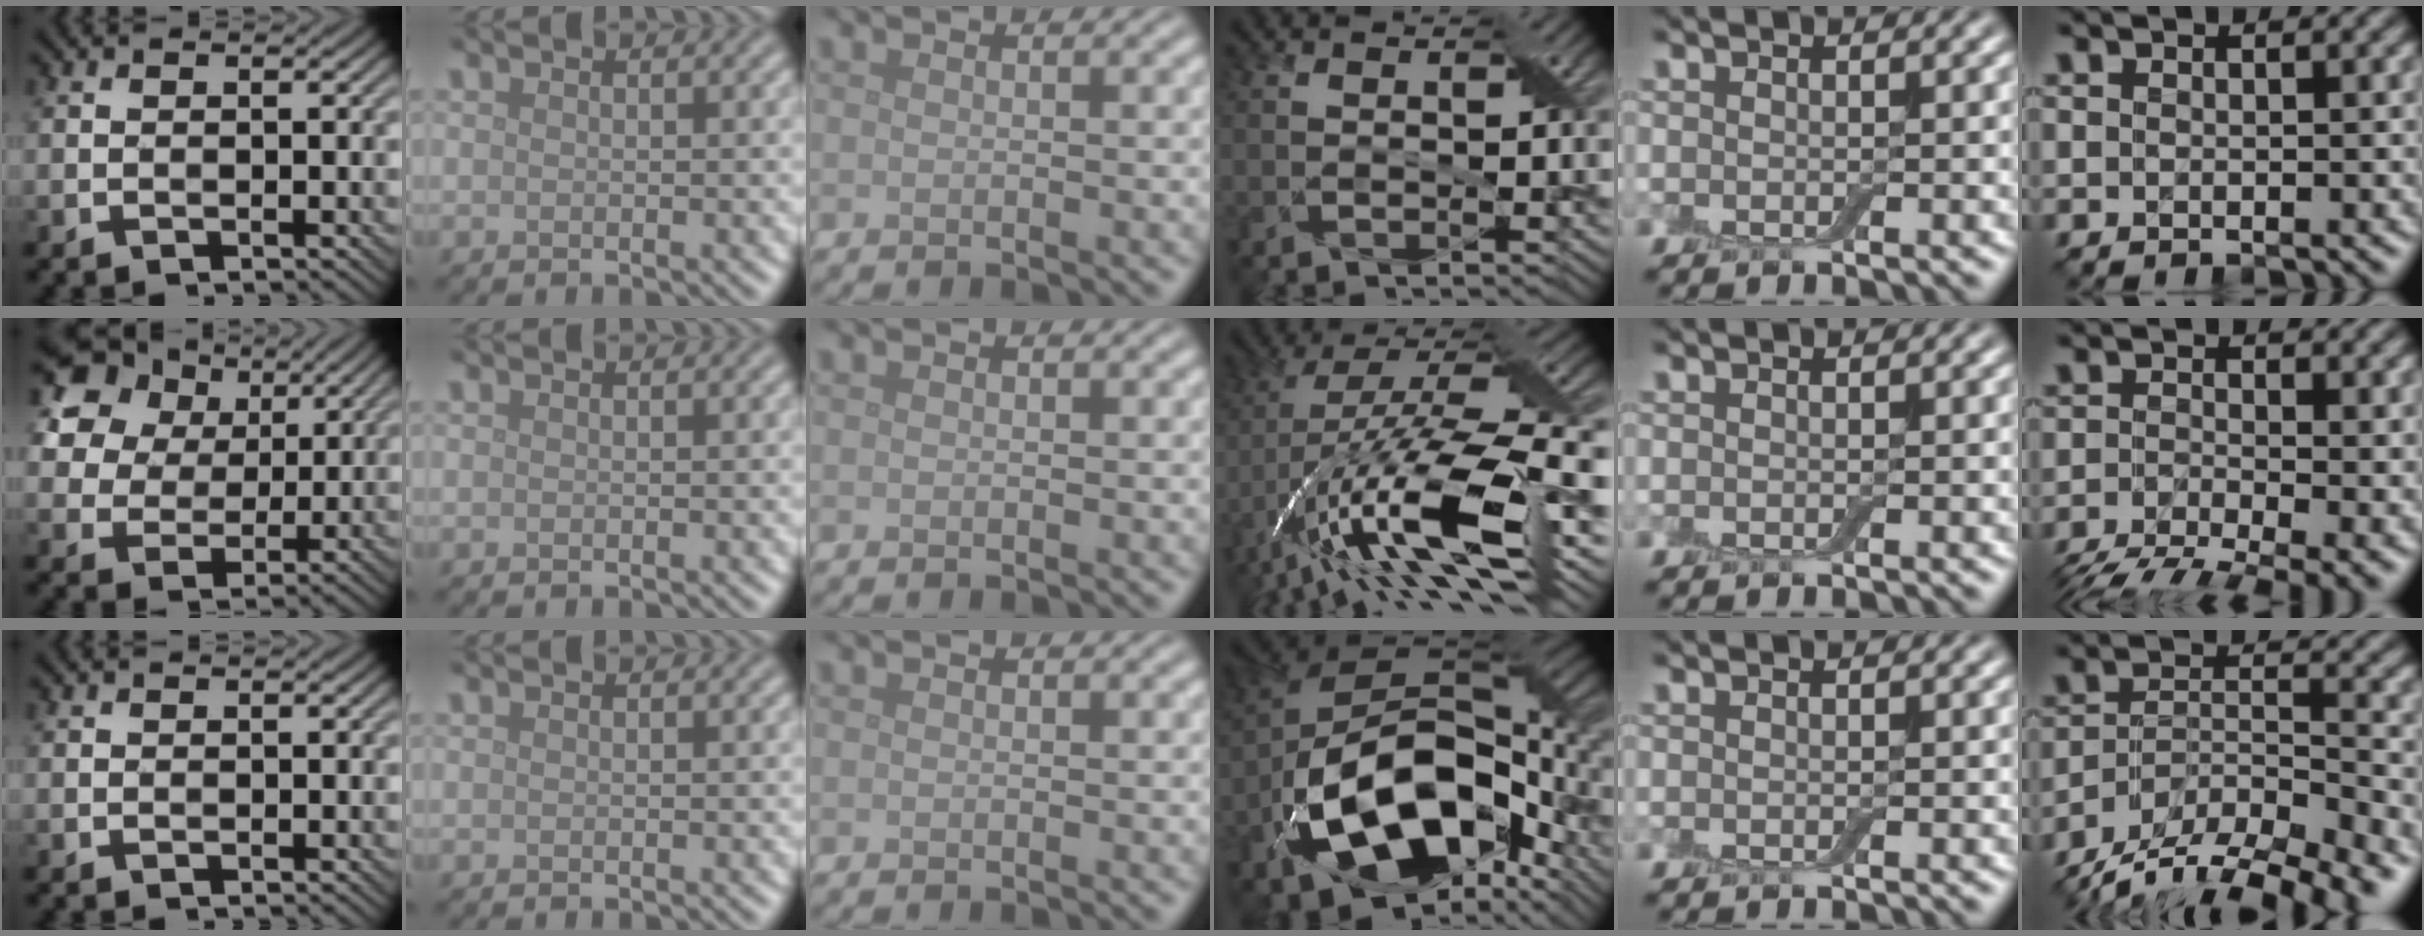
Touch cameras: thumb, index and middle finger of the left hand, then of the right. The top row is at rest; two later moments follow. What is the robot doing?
{"motion": "open", "object": "airpods case & airpods"}